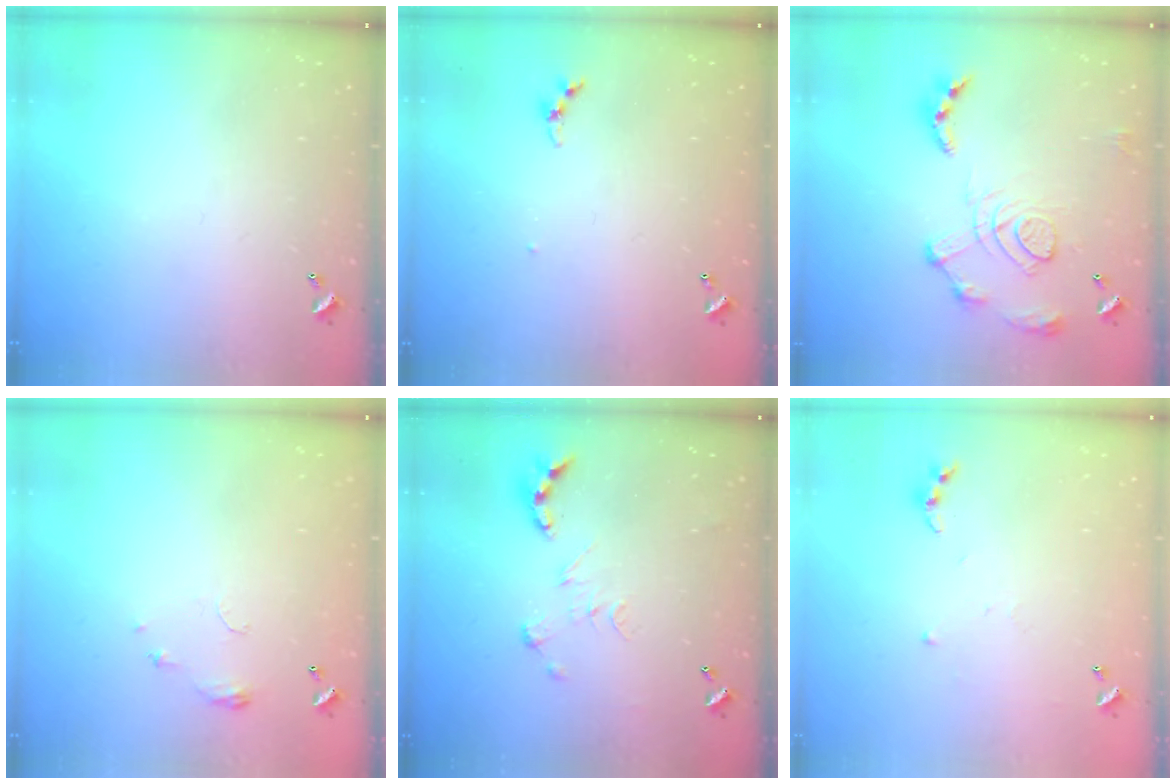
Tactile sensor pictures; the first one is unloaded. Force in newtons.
{"total": 3.8, "press": 3.8, "slide": 0.3}
{"total": 13.9, "press": 13.8, "slide": 1.5}
{"total": 4.5, "press": 4.5, "slide": 0.6}
{"total": 0.0}
{"total": 4.8, "press": 4.7, "slide": 0.5}